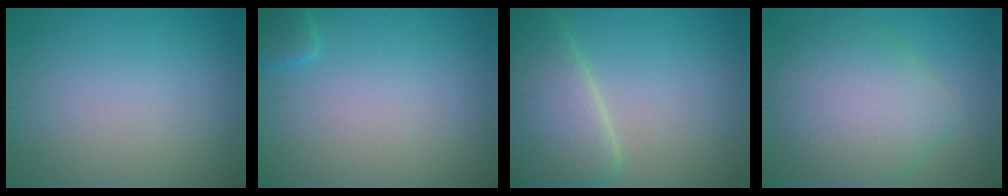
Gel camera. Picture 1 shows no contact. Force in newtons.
{"total": 1.7, "press": 1.7, "slide": 0.2}
{"total": 7.5, "press": 7.5, "slide": 0.4}
{"total": 7.5, "press": 7.5, "slide": 0.6}